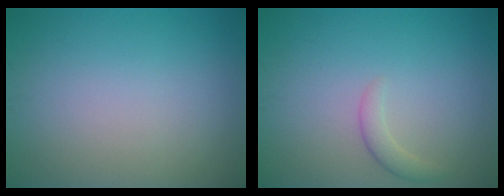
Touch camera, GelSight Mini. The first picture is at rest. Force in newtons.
{"total": 1.4, "press": 1.4, "slide": 0.1}